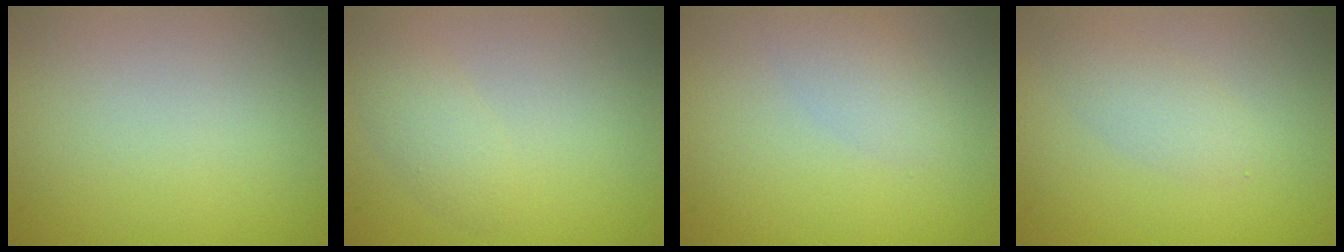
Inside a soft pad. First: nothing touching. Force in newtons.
{"total": 2.0, "press": 2.0, "slide": 0.2}
{"total": 2.1, "press": 2.1, "slide": 0.1}
{"total": 1.9, "press": 1.9, "slide": 0.1}